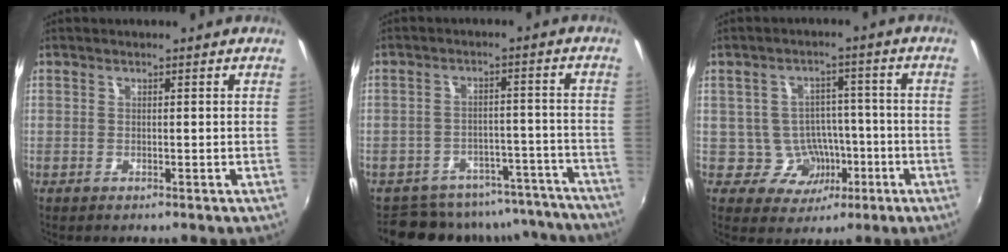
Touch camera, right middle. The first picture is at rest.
{"total": 13.7, "force": [-12.5, 5.1, 2.4], "torque": [-0.036, 0.029, -0.151]}
{"total": 7.2, "force": [-2.4, 6.6, 1.7], "torque": [-0.041, 0.023, -0.019]}